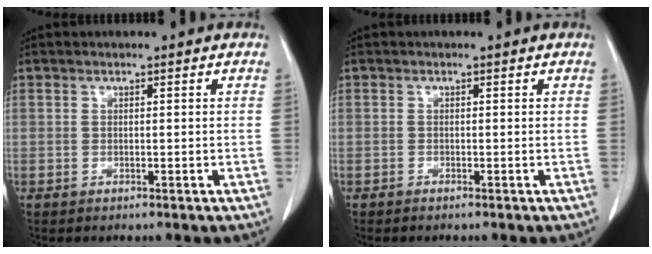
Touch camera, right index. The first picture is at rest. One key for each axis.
{"total": 0.0}